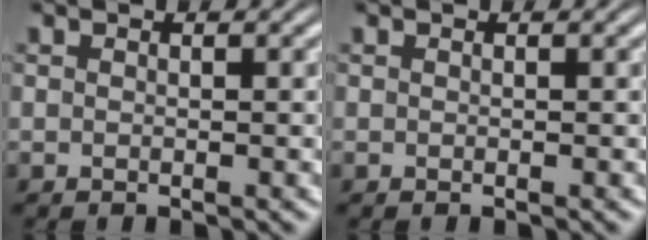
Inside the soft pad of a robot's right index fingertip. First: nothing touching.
{"total": 0.0}